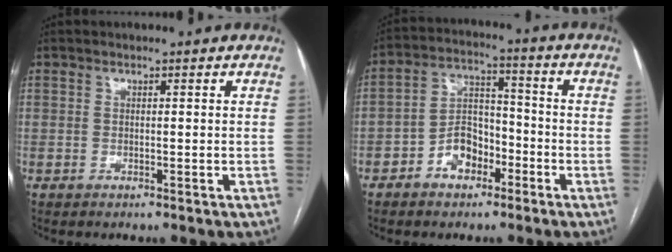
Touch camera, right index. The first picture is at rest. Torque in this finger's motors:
{"motor_torque": [-0.03, -0.08, -0.24, -0.15]}